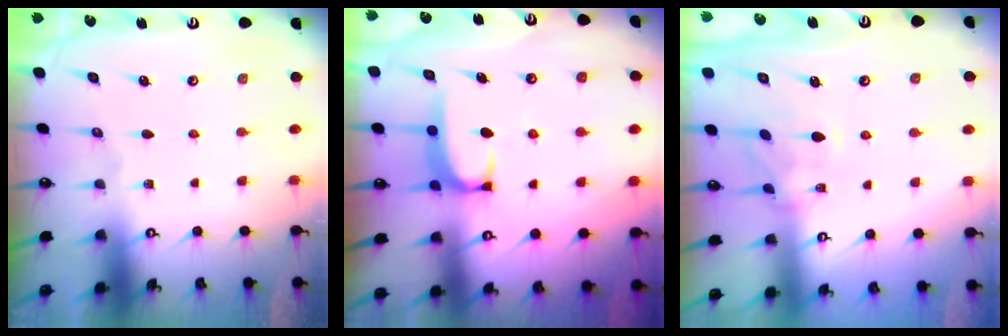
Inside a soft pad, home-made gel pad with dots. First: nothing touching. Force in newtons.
{"total": 1.9, "press": 1.9, "slide": 0.5}
{"total": 1.8, "press": 1.5, "slide": 1.0}